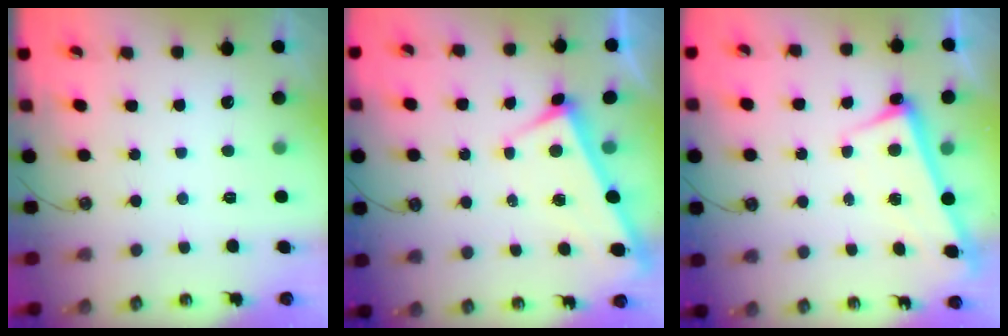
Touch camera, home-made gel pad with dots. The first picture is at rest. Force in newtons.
{"total": 3.8, "press": 3.8, "slide": 0.2}
{"total": 2.6, "press": 2.6, "slide": 0.5}